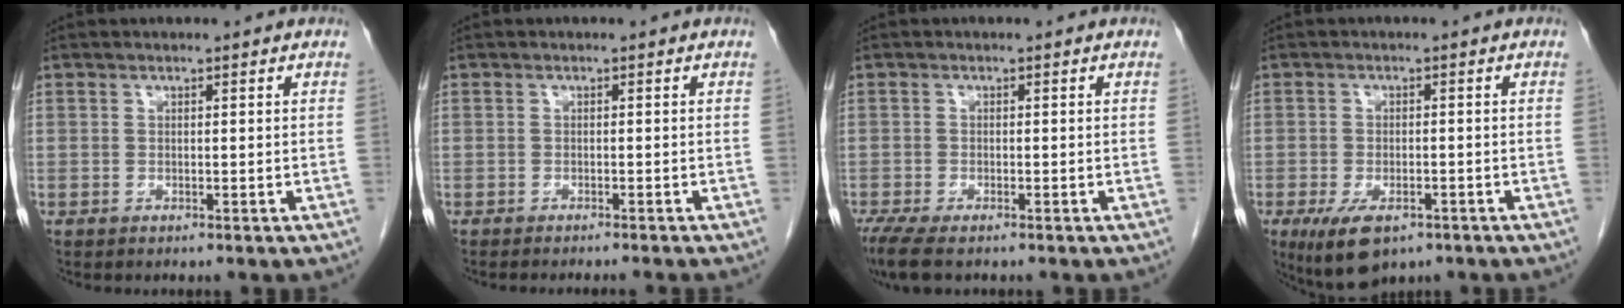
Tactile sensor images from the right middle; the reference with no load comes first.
{"total": 4.4, "force": [-4.0, -0.4, 1.8], "torque": [-0.011, -0.004, -0.055]}
{"total": 5.6, "force": [-4.0, 1.9, 3.5], "torque": [-0.068, -0.016, -0.067]}
{"total": 7.3, "force": [-4.3, 3.2, 5.0], "torque": [-0.093, -0.014, -0.066]}